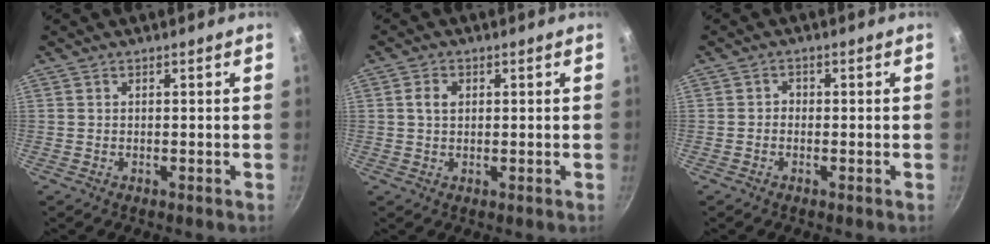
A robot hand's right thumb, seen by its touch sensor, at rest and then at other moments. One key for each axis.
{"total": 1.8, "fx": 0.3, "fy": 1.5, "fz": 0.9, "tx": -0.010, "ty": 0.005, "tz": 0.003}
{"total": 1.2, "fx": -0.5, "fy": 1.0, "fz": 0.5, "tx": -0.005, "ty": 0.005, "tz": -0.013}